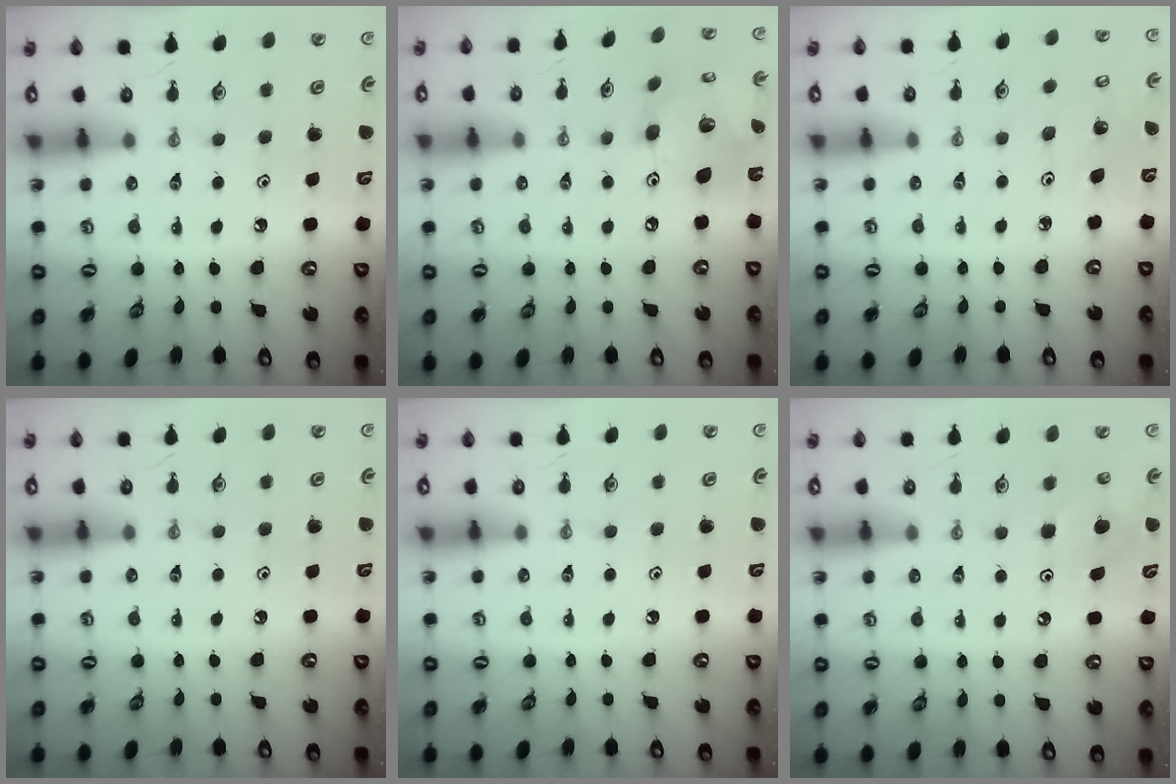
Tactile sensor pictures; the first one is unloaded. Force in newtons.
{"total": 15.4, "press": 15.3, "slide": 1.6}
{"total": 2.7, "press": 2.7, "slide": 0.2}
{"total": 0.0}
{"total": 0.0}
{"total": 5.9, "press": 5.9, "slide": 0.6}